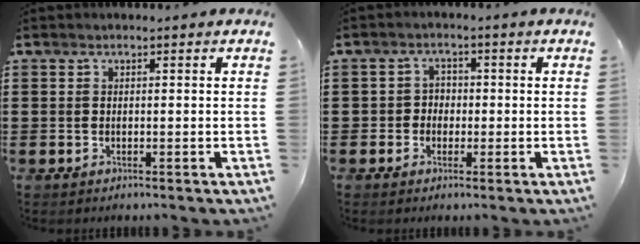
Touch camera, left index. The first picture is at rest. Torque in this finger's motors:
{"motor_torque": [-0.05, 0.09, 0.04, 0.00]}